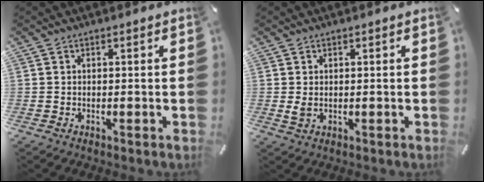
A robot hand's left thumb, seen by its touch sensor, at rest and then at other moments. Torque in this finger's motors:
{"motor_torque": [0.37, 0.51, 0.11, -0.14, 0.00]}